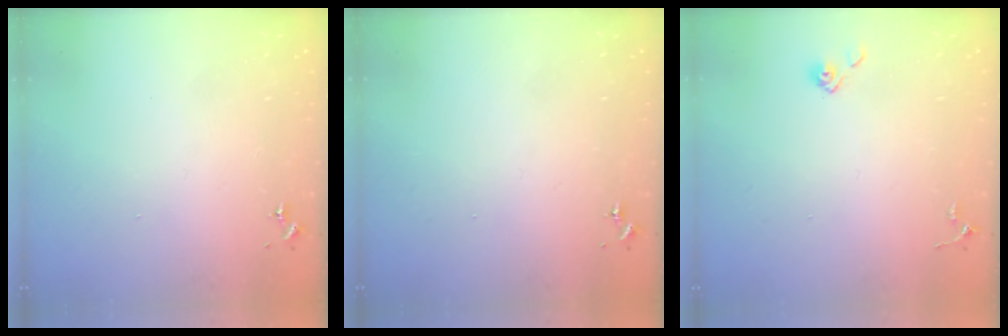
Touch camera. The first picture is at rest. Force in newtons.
{"total": 0.0}
{"total": 4.0, "press": 4.0, "slide": 0.4}